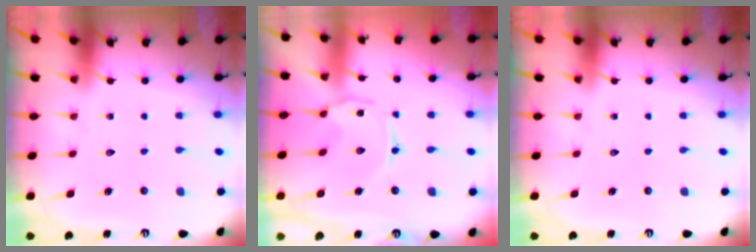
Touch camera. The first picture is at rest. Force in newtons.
{"total": 1.6, "press": 1.5, "slide": 0.4}
{"total": 0.0}